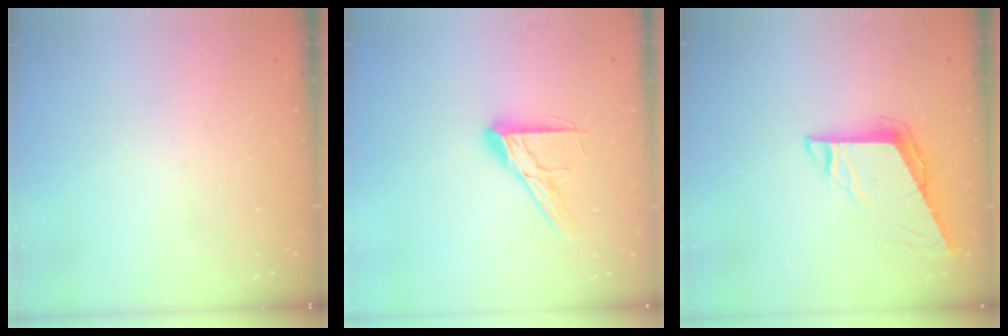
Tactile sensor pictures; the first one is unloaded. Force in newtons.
{"total": 12.3, "press": 12.3, "slide": 1.0}
{"total": 7.7, "press": 7.7, "slide": 0.3}